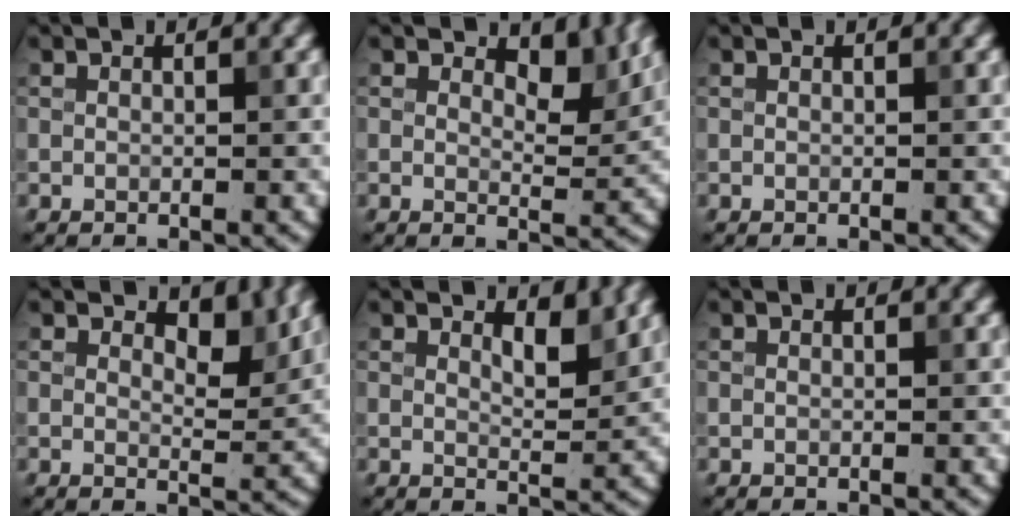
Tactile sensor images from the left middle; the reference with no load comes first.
{"total": 3.8, "force": [2.3, 1.7, 2.4], "torque": [-0.036, -0.006, 0.030]}
{"total": 0.0}
{"total": 2.9, "force": [2.0, 1.2, 1.8], "torque": [-0.026, -0.008, 0.024]}
{"total": 2.2, "force": [1.4, 0.7, 1.5], "torque": [-0.023, -0.008, 0.020]}
{"total": 0.0}